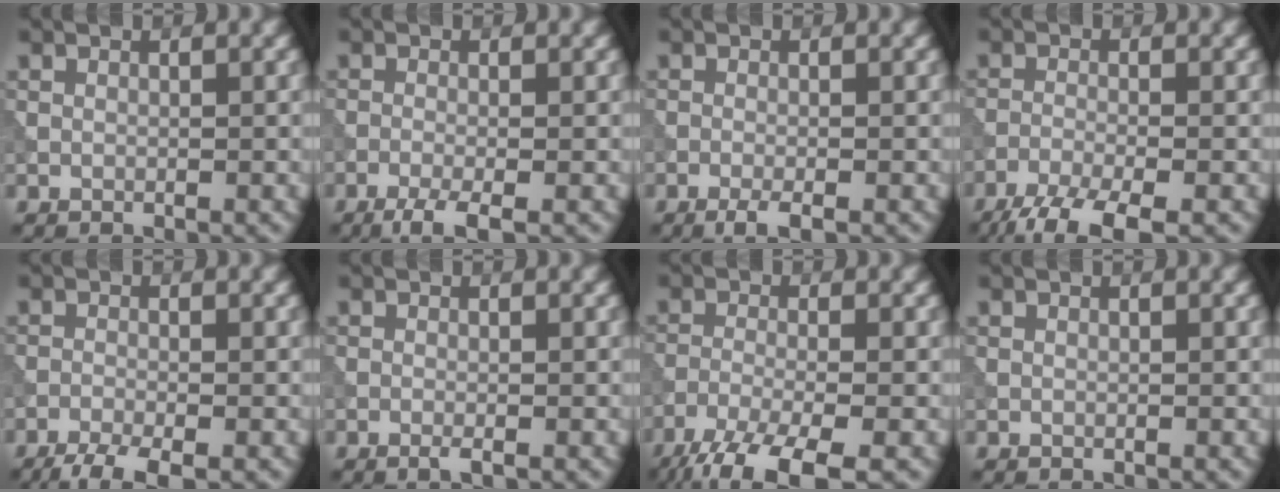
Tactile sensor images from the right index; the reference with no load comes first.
{"total": 3.0, "force": [-1.8, 0.6, 2.3], "torque": [-0.044, -0.004, -0.044]}
{"total": 1.9, "force": [-1.1, 0.3, 1.6], "torque": [-0.028, -0.002, -0.024]}
{"total": 5.8, "force": [-4.4, 1.1, 3.6], "torque": [-0.068, -0.014, -0.091]}
{"total": 3.7, "force": [-2.8, 0.6, 2.3], "torque": [-0.043, -0.007, -0.059]}
{"total": 1.0, "force": [-0.5, 0.1, 0.9], "torque": [-0.016, -0.004, -0.012]}
{"total": 7.4, "force": [-5.3, 1.6, 5.0], "torque": [-0.091, -0.014, -0.109]}
{"total": 0.0}